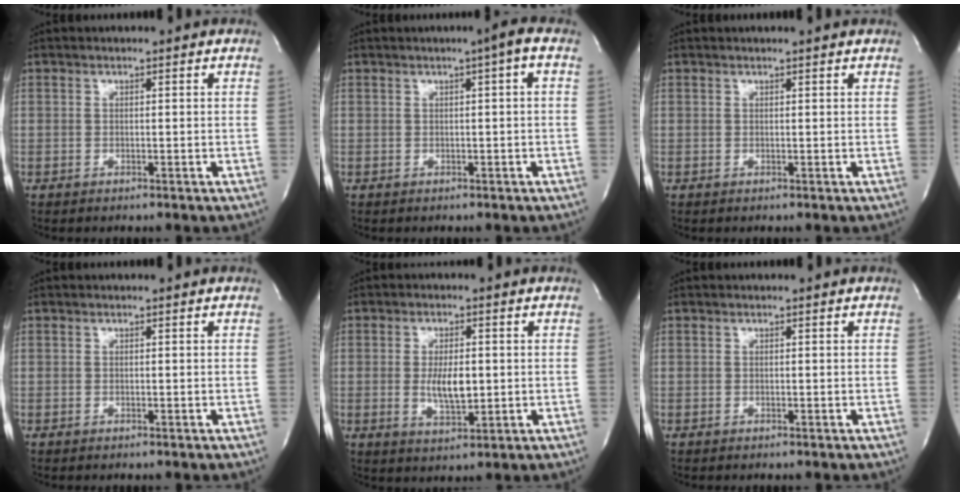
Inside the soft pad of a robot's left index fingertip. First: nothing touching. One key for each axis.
{"total": 1.8, "fx": 0.3, "fy": -0.1, "fz": 1.8, "tx": -0.028, "ty": 0.007, "tz": 0.003}
{"total": 1.5, "fx": 1.4, "fy": -0.2, "fz": 0.5, "tx": -0.009, "ty": 0.003, "tz": 0.016}
{"total": 0.0}
{"total": 5.6, "fx": -0.3, "fy": 2.0, "fz": 5.2, "tx": -0.096, "ty": -0.011, "tz": -0.002}
{"total": 0.0}